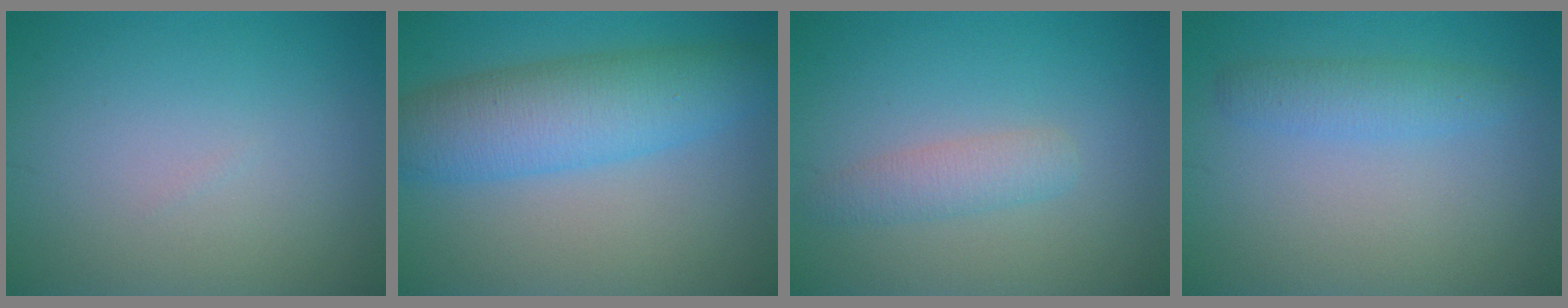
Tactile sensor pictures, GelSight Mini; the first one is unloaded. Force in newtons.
{"total": 7.2, "press": 7.2, "slide": 0.1}
{"total": 2.2, "press": 2.2, "slide": 0.1}
{"total": 2.2, "press": 2.2, "slide": 0.2}